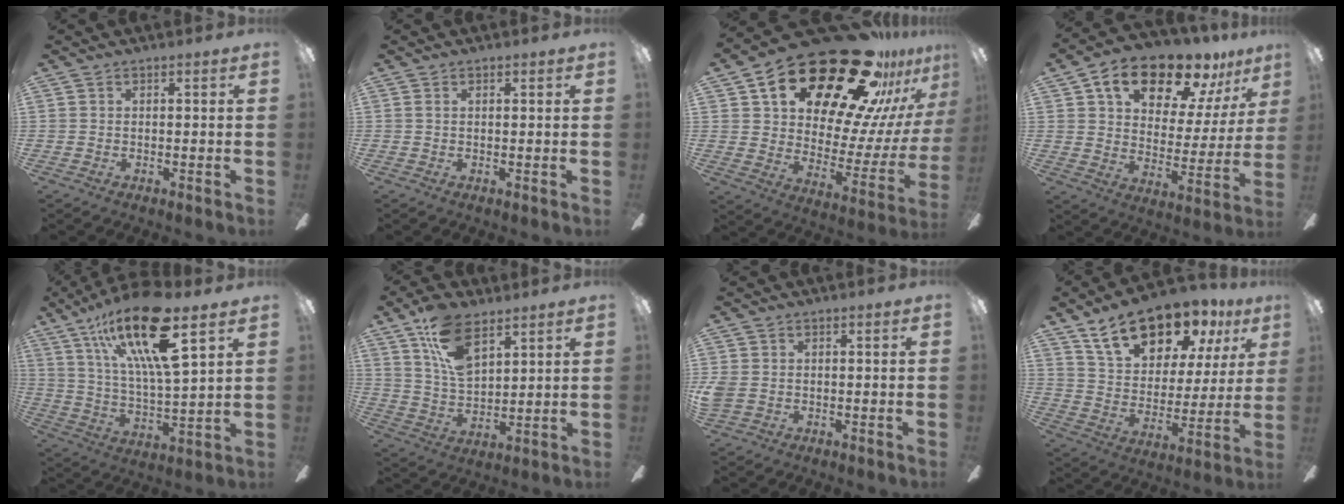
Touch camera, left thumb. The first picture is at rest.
{"total": 1.0, "force": [0.4, 0.4, 0.8], "torque": [-0.016, 0.004, 0.005]}
{"total": 30.1, "force": [21.6, 12.2, 17.0], "torque": [-0.247, -0.153, 0.374]}
{"total": 18.0, "force": [12.7, 8.4, 9.5], "torque": [-0.154, -0.078, 0.216]}
{"total": 22.4, "force": [13.3, 6.3, 16.9], "torque": [-0.318, -0.056, 0.213]}
{"total": 13.5, "force": [8.0, 7.0, 8.4], "torque": [-0.152, -0.022, 0.149]}
{"total": 3.2, "force": [-0.4, 2.6, 1.8], "torque": [-0.044, 0.003, -0.009]}
{"total": 19.0, "force": [13.5, 9.6, 9.3], "torque": [-0.157, -0.075, 0.237]}